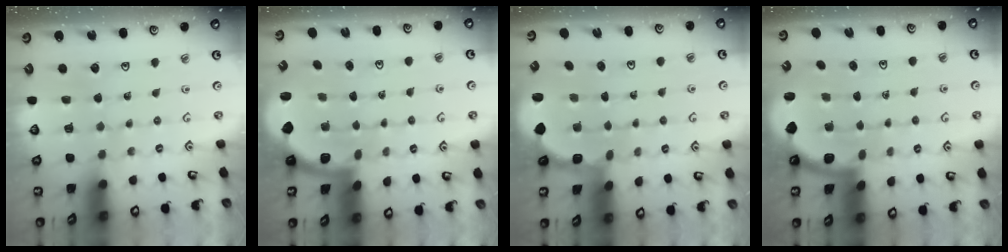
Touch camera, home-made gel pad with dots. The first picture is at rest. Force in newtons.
{"total": 2.0, "press": 2.0, "slide": 0.5}
{"total": 1.9, "press": 1.8, "slide": 0.7}
{"total": 1.6, "press": 1.6, "slide": 0.1}